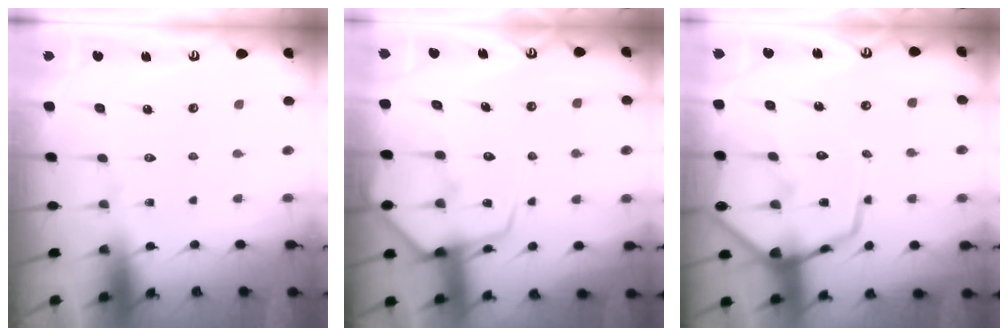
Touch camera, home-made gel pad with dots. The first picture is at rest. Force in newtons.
{"total": 12.3, "press": 12.2, "slide": 1.2}
{"total": 17.4, "press": 17.3, "slide": 1.6}